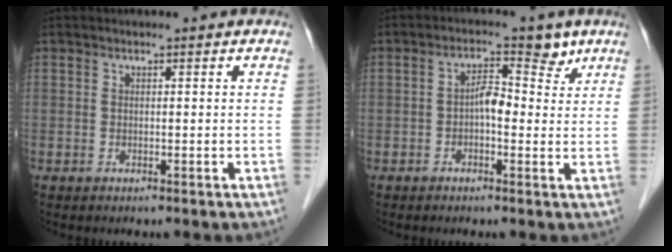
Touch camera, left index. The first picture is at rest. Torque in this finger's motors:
{"motor_torque": [0.10, 0.08, 0.05, 0.06]}